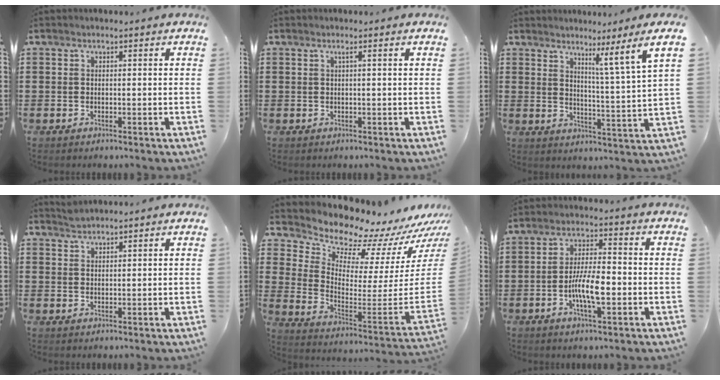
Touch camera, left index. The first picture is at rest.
{"total": 1.0, "force": [0.3, -0.3, 0.8], "torque": [-0.014, -0.006, 0.006]}
{"total": 5.7, "force": [4.0, -2.5, 3.1], "torque": [-0.040, -0.050, 0.050]}
{"total": 1.6, "force": [1.6, -0.1, 0.1], "torque": [-0.005, 0.000, 0.031]}
{"total": 8.8, "force": [8.5, 1.9, 0.8], "torque": [-0.040, -0.097, 0.137]}
{"total": 7.4, "force": [-1.9, 2.2, 6.8], "torque": [-0.134, 0.001, -0.037]}